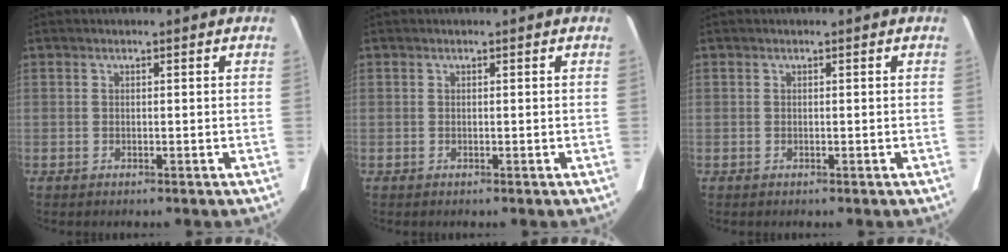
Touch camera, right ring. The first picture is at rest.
{"total": 0.0}
{"total": 0.0}